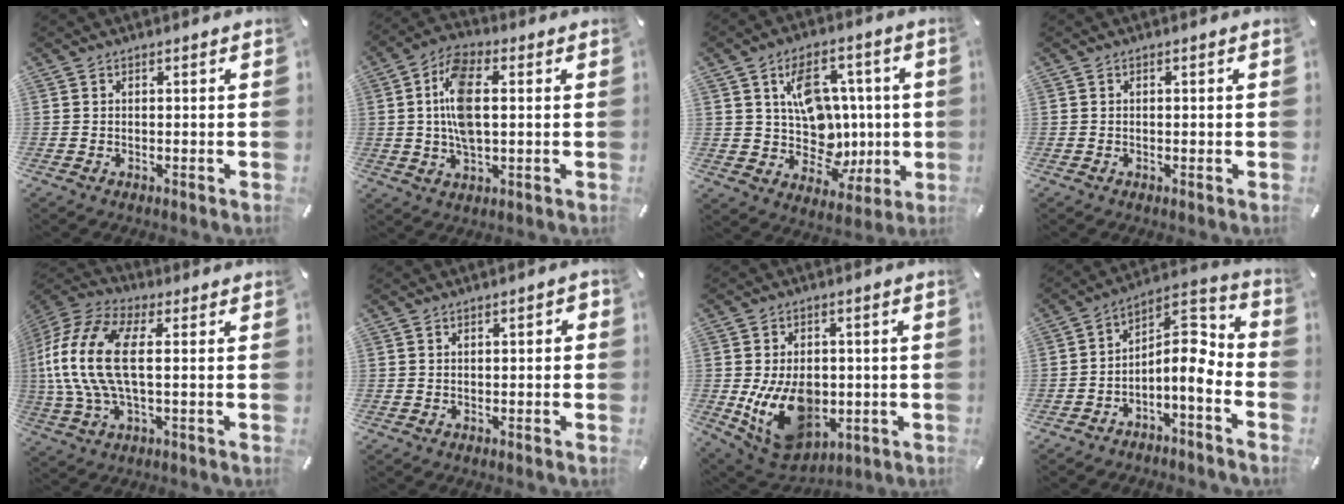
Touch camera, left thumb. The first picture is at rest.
{"total": 11.5, "force": [1.1, 6.0, 9.8], "torque": [-0.206, 0.001, 0.016]}
{"total": 14.3, "force": [3.1, 11.8, 7.6], "torque": [-0.113, -0.013, 0.074]}
{"total": 0.6, "force": [-0.2, 0.3, 0.4], "torque": [-0.009, 0.000, -0.004]}
{"total": 17.4, "force": [1.1, 8.2, 15.2], "torque": [-0.332, -0.010, 0.014]}
{"total": 1.3, "force": [-0.4, 0.7, 1.0], "torque": [-0.017, 0.005, -0.008]}
{"total": 15.1, "force": [-2.2, 10.9, 10.2], "torque": [-0.186, -0.005, -0.030]}
{"total": 7.4, "force": [-2.1, 4.1, 5.8], "torque": [-0.058, -0.022, -0.042]}